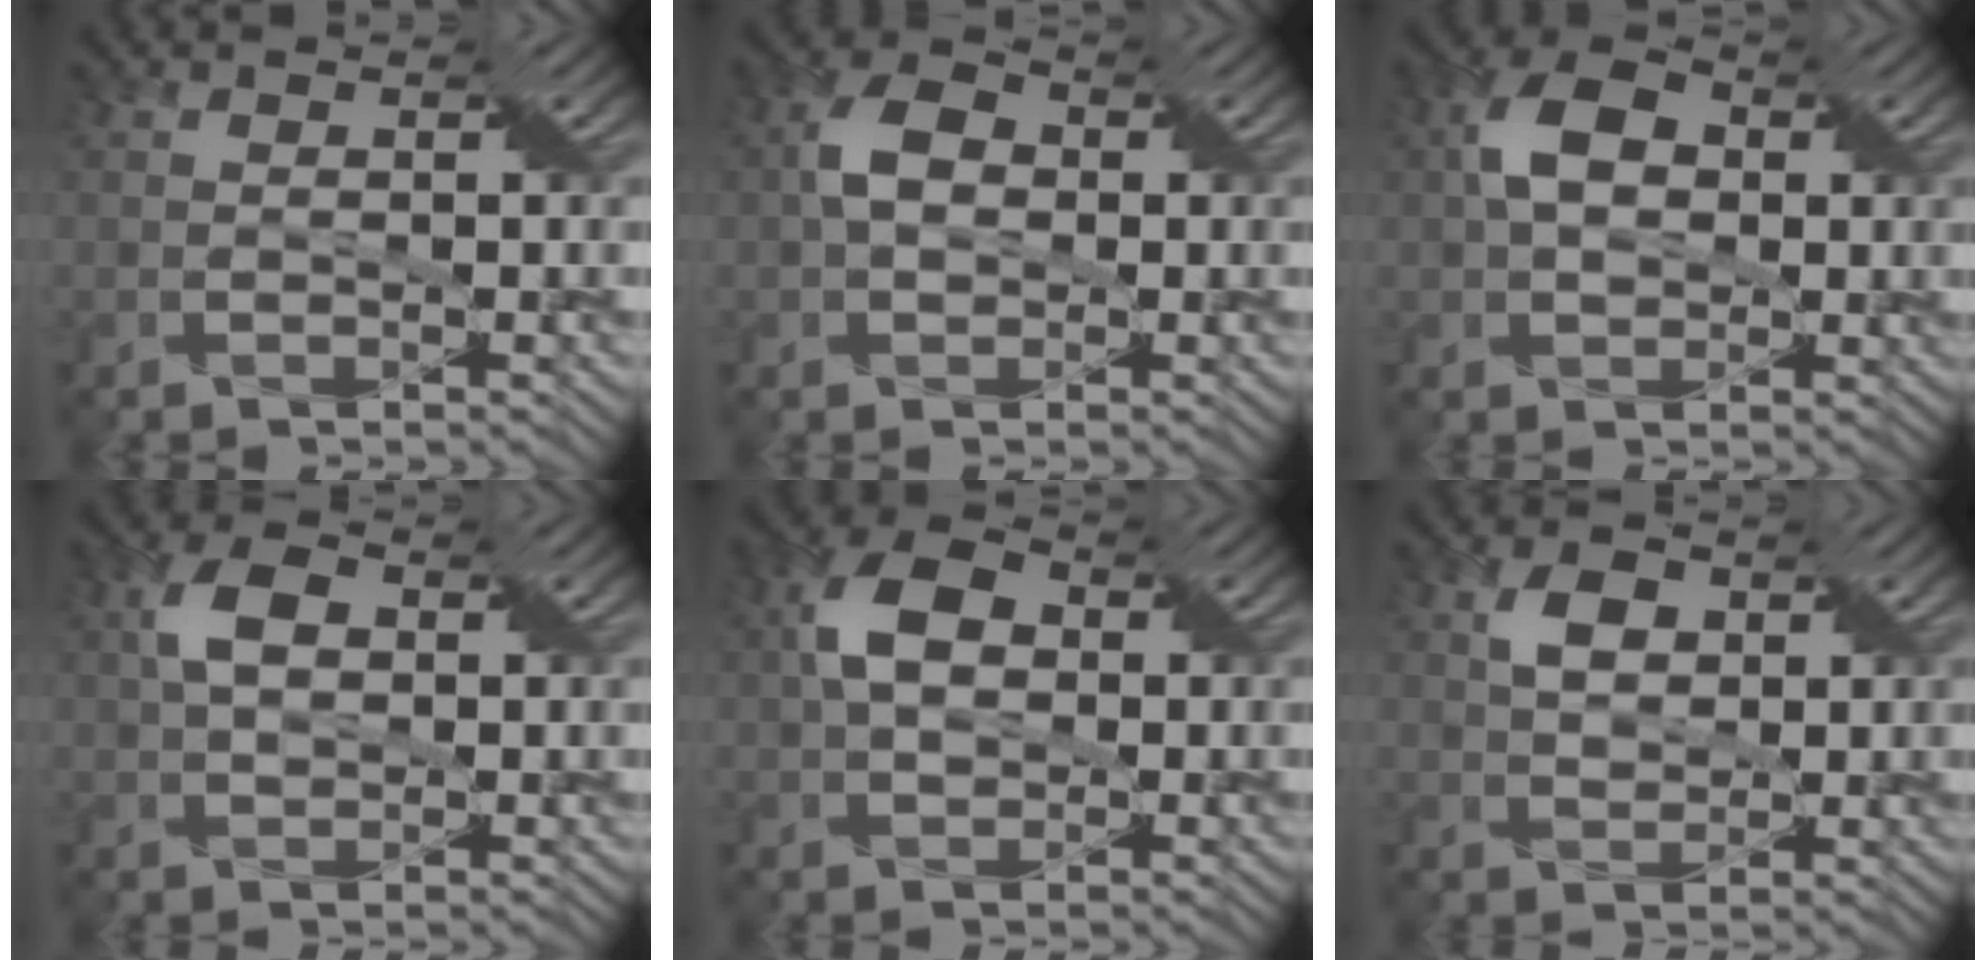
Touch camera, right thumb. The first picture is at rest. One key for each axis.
{"total": 4.7, "fx": 0.1, "fy": 3.4, "fz": 3.2, "tx": -0.065, "ty": 0.009, "tz": -0.007}
{"total": 5.9, "fx": 0.9, "fy": 4.2, "fz": 4.0, "tx": -0.086, "ty": 0.010, "tz": 0.007}
{"total": 4.8, "fx": 1.2, "fy": 3.0, "fz": 3.5, "tx": -0.073, "ty": 0.009, "tz": 0.017}
{"total": 6.5, "fx": 0.9, "fy": 4.5, "fz": 4.6, "tx": -0.099, "ty": 0.010, "tz": 0.006}
{"total": 3.7, "fx": 1.7, "fy": 2.4, "fz": 2.1, "tx": -0.041, "ty": 0.004, "tz": 0.027}